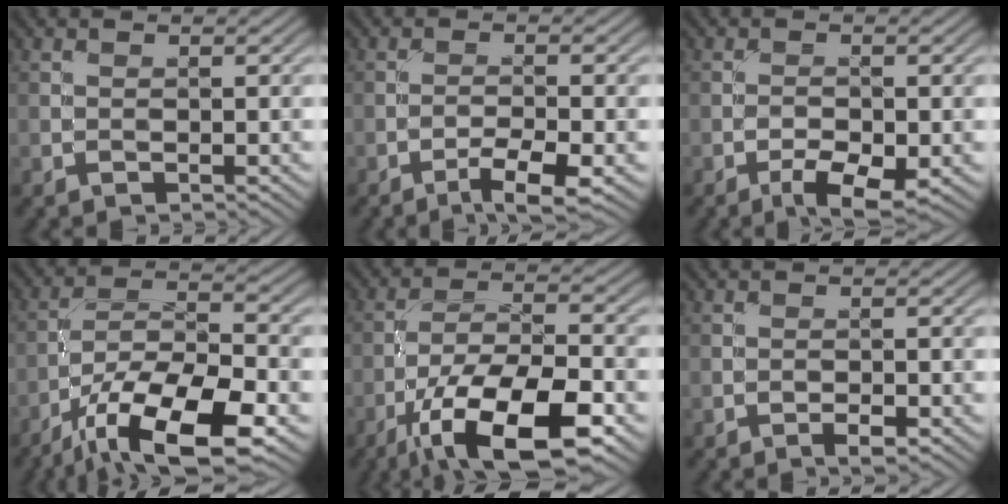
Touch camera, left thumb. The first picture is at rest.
{"total": 4.3, "force": [-2.6, 0.7, 3.3], "torque": [-0.060, 0.001, -0.044]}
{"total": 4.5, "force": [-2.4, 1.5, 3.5], "torque": [-0.056, 0.000, -0.039]}
{"total": 15.2, "force": [-9.1, 5.1, 11.1], "torque": [-0.209, -0.014, -0.160]}
{"total": 14.3, "force": [-7.7, 4.9, 11.0], "torque": [-0.203, -0.007, -0.146]}
{"total": 1.4, "force": [-0.9, 0.4, 1.1], "torque": [-0.018, 0.002, -0.016]}